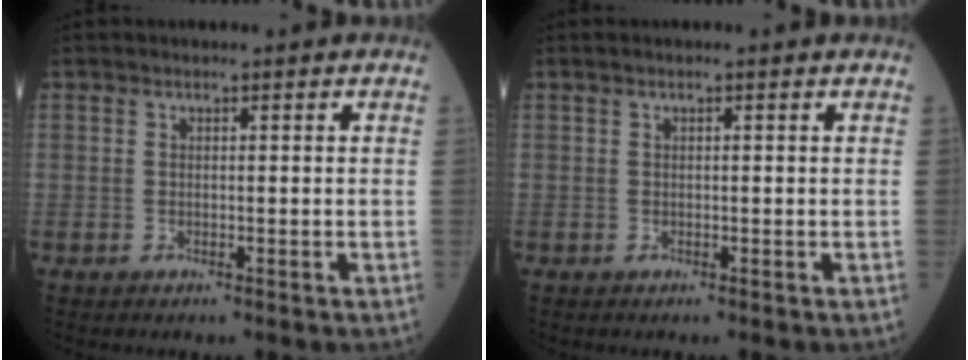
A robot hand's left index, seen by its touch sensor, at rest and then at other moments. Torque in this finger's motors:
{"motor_torque": [-0.07, 0.05, 0.00, 0.00]}